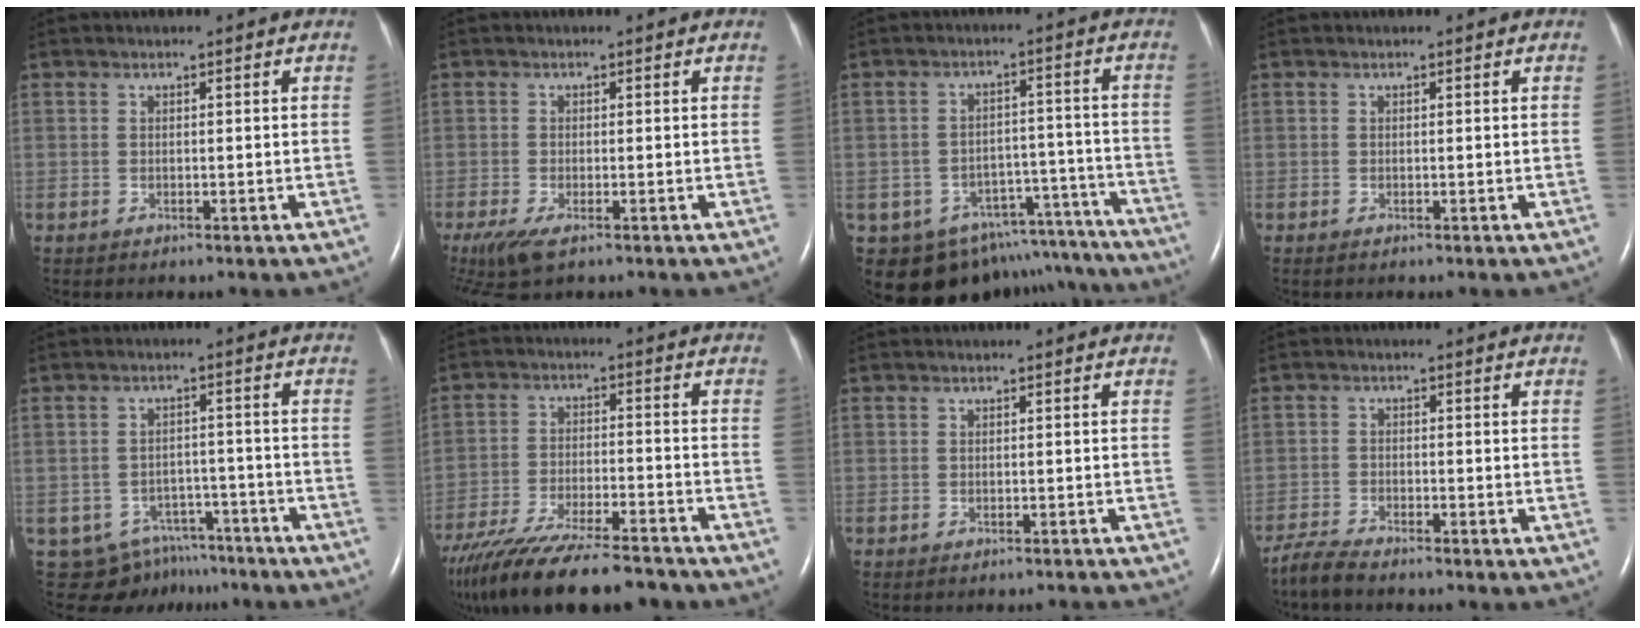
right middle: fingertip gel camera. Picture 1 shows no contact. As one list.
[{"total": 5.1, "force": [-3.2, 1.5, 3.7], "torque": [-0.080, -0.017, -0.055]}, {"total": 16.8, "force": [-14.2, 8.1, 3.7], "torque": [-0.051, 0.053, -0.168]}, {"total": 0.0}, {"total": 9.0, "force": [-7.2, 5.3, 1.0], "torque": [-0.014, 0.018, -0.093]}, {"total": 21.3, "force": [-18.0, 3.9, 10.8], "torque": [-0.208, -0.040, -0.281]}, {"total": 1.8, "force": [-1.8, 0.0, 0.2], "torque": [-0.005, -0.005, -0.020]}, {"total": 3.6, "force": [-3.4, 0.0, 1.3], "torque": [-0.030, -0.016, -0.066]}]